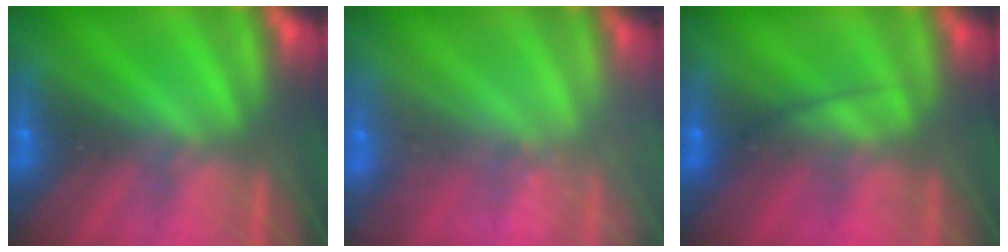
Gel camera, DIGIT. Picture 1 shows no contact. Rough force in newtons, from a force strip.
{"total": 2.7}
{"total": 2.3}